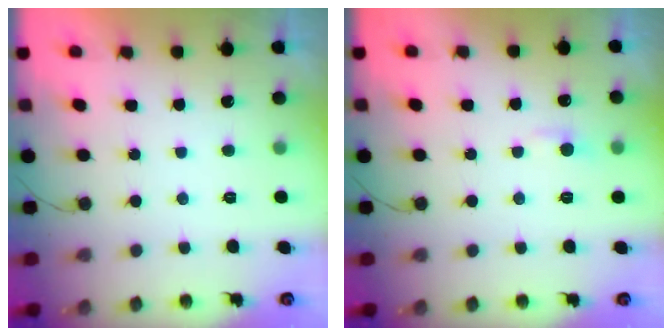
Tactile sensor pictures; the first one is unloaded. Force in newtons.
{"total": 4.8, "press": 4.7, "slide": 0.5}